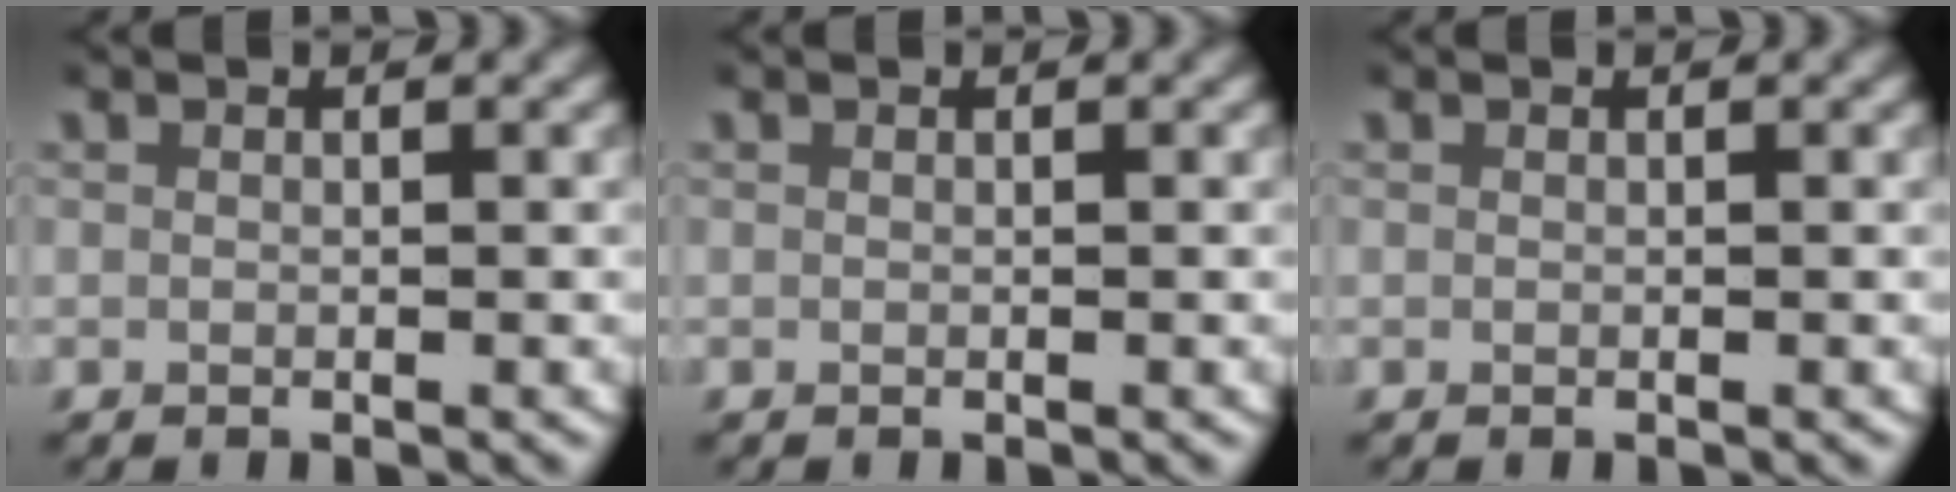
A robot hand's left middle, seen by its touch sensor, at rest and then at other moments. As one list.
[{"total": 0.0}, {"total": 0.0}]